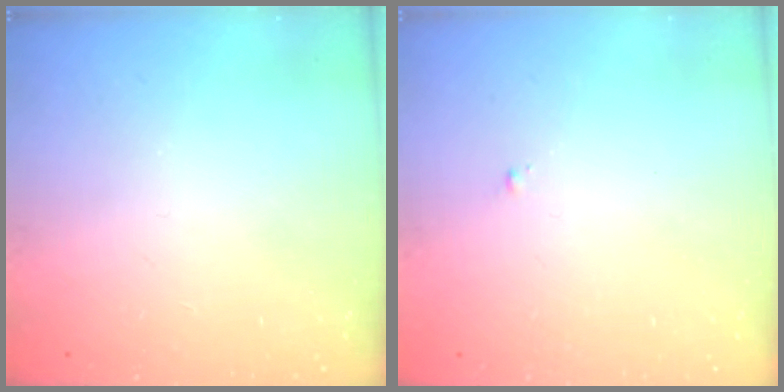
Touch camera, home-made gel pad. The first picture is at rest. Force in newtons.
{"total": 0.6, "press": 0.6, "slide": 0.2}